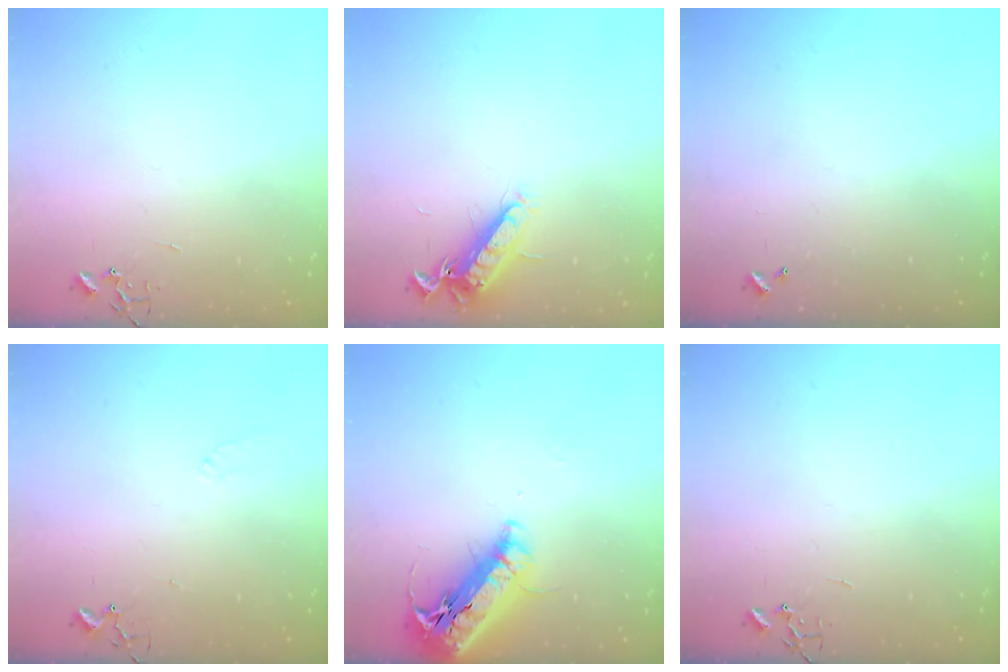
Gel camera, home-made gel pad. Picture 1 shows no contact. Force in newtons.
{"total": 13.0, "press": 12.9, "slide": 1.2}
{"total": 0.0}
{"total": 5.5, "press": 5.5, "slide": 0.8}
{"total": 21.2, "press": 20.8, "slide": 4.0}
{"total": 0.0}